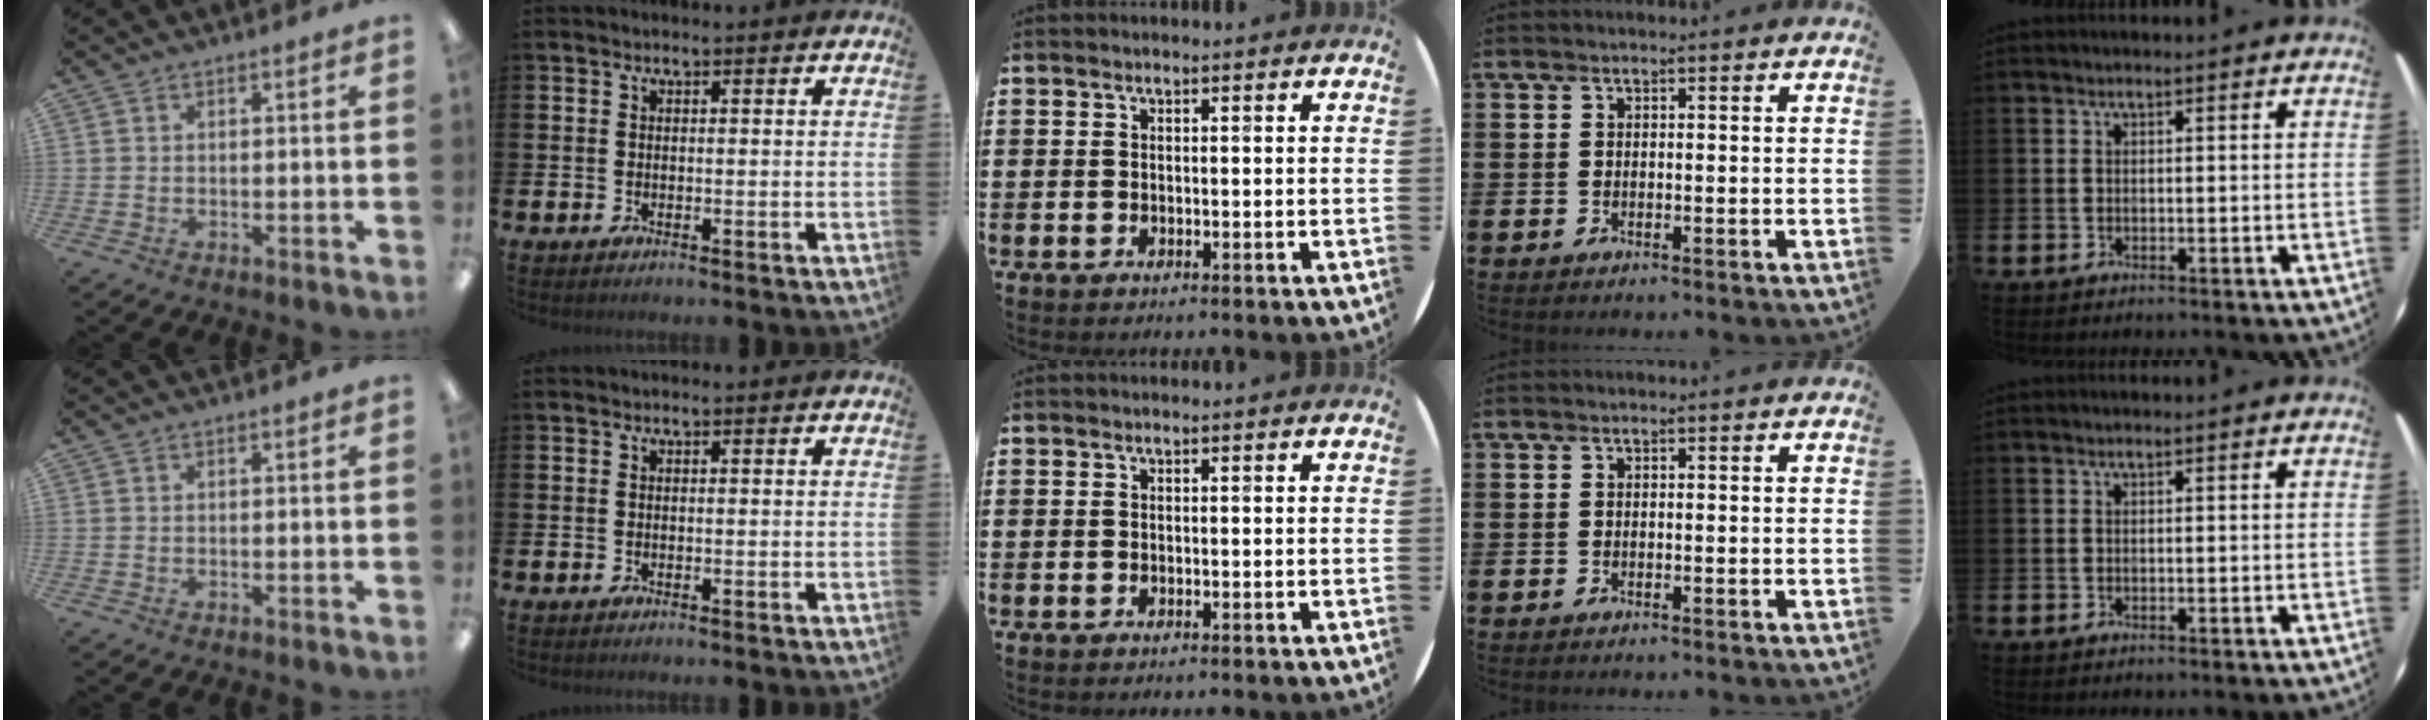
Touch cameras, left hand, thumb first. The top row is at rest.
{}